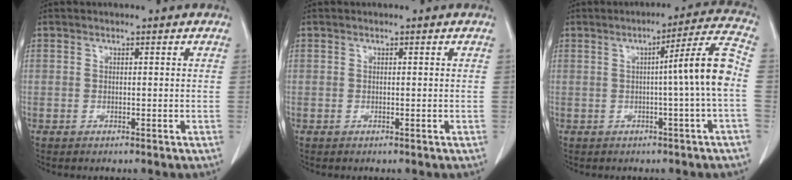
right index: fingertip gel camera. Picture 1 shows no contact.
{"total": 0.0}
{"total": 8.4, "force": [-0.8, -1.6, 8.2], "torque": [-0.114, 0.012, -0.012]}